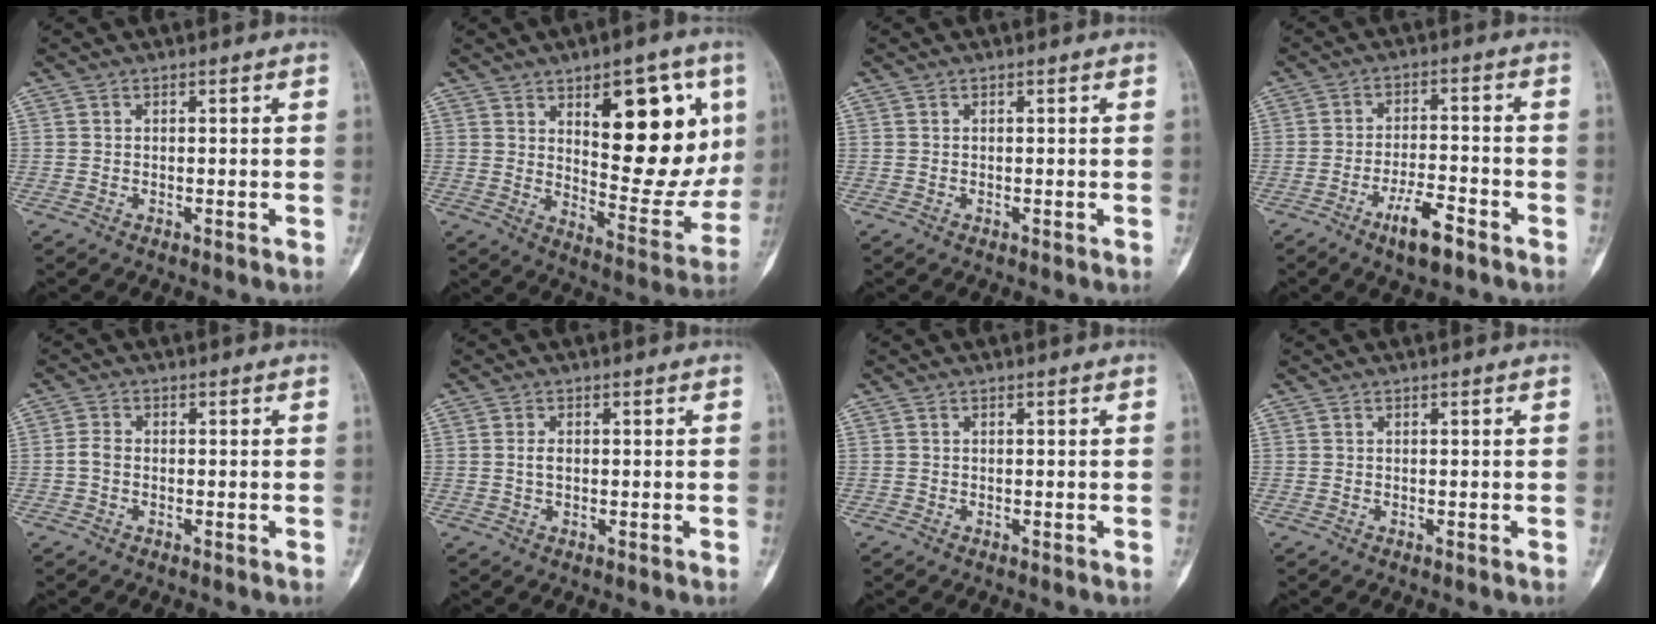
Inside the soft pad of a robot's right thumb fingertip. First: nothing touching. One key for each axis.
{"total": 20.2, "fx": 6.5, "fy": 8.6, "fz": 17.0, "tx": -0.179, "ty": -0.038, "tz": 0.102}
{"total": 0.0}
{"total": 7.2, "fx": -4.5, "fy": 2.2, "fz": 5.3, "tx": -0.088, "ty": 0.027, "tz": -0.073}
{"total": 2.1, "fx": -0.5, "fy": 1.4, "fz": 1.4, "tx": -0.029, "ty": 0.004, "tz": -0.016}
{"total": 1.7, "fx": -0.1, "fy": 1.0, "fz": 1.3, "tx": -0.025, "ty": 0.002, "tz": -0.005}
{"total": 0.0}
{"total": 0.0}